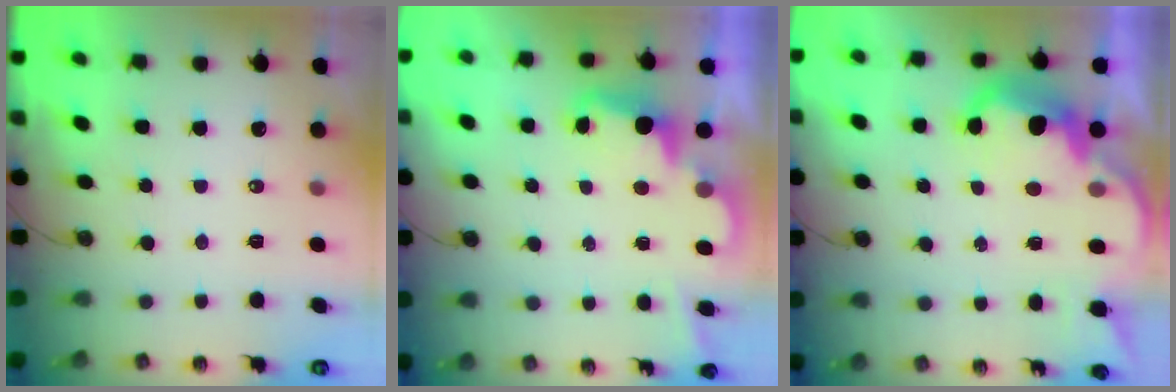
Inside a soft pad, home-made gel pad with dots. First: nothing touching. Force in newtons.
{"total": 2.4, "press": 2.4, "slide": 0.6}
{"total": 9.3, "press": 9.3, "slide": 0.6}